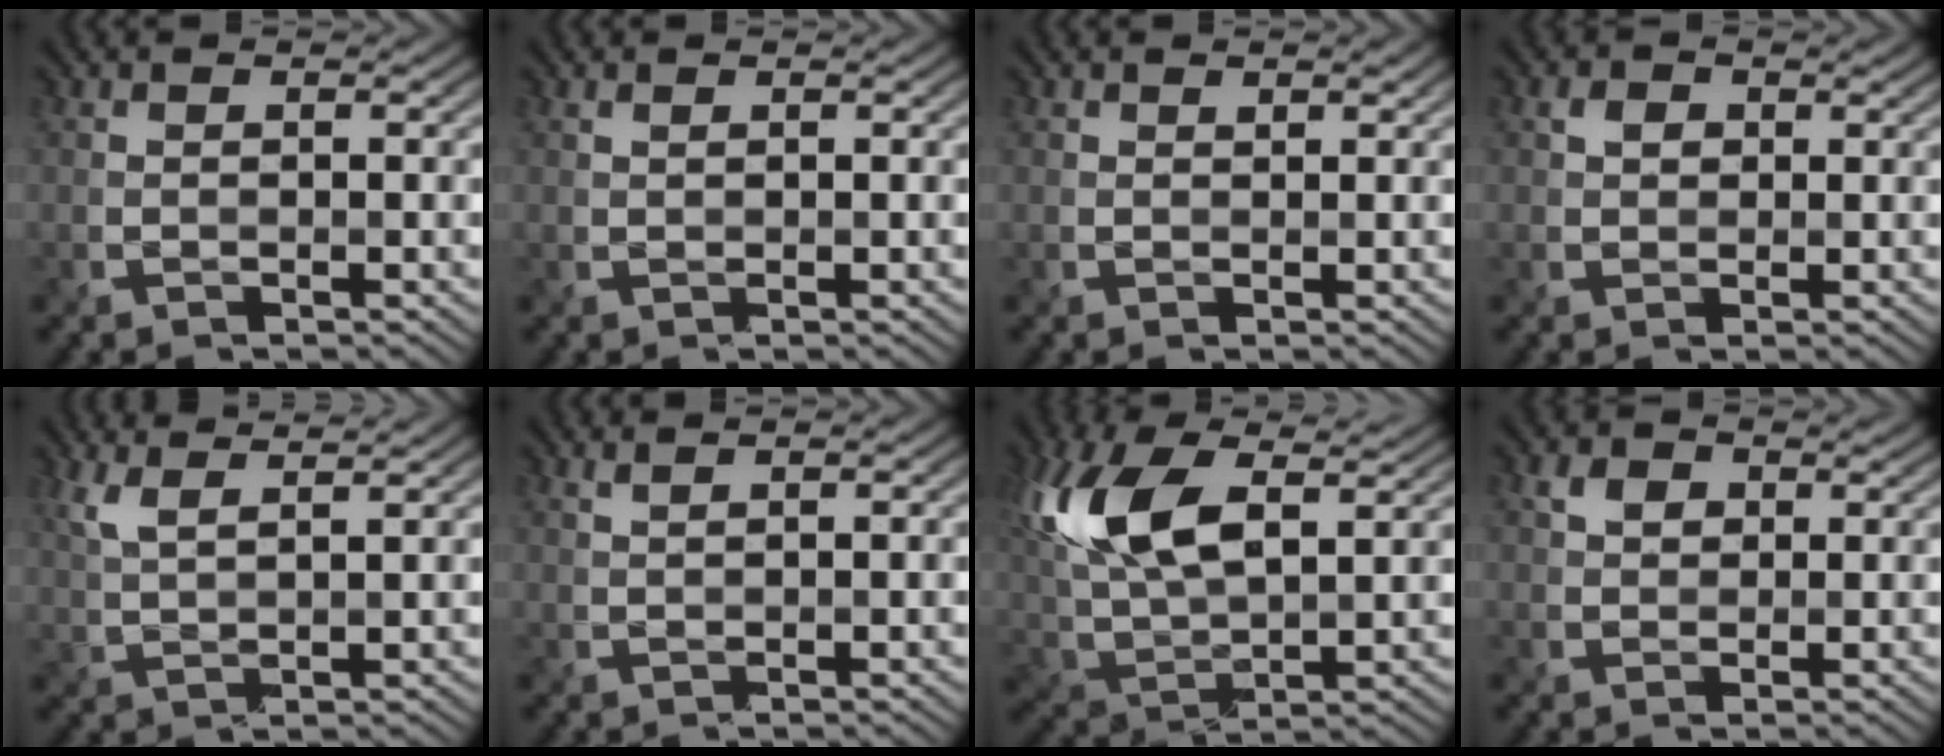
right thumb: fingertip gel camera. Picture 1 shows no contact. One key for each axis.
{"total": 0.5, "fx": 0.4, "fy": -0.1, "fz": 0.3, "tx": -0.008, "ty": 0.001, "tz": 0.011}
{"total": 0.9, "fx": 0.8, "fy": 0.2, "fz": 0.3, "tx": -0.004, "ty": -0.001, "tz": 0.017}
{"total": 1.7, "fx": 0.6, "fy": 1.4, "fz": 0.8, "tx": -0.012, "ty": -0.002, "tz": 0.007}
{"total": 5.1, "fx": 3.9, "fy": 1.1, "fz": 3.2, "tx": -0.073, "ty": 0.010, "tz": 0.066}
{"total": 1.2, "fx": 1.0, "fy": -0.1, "fz": 0.7, "tx": -0.009, "ty": 0.001, "tz": 0.019}
{"total": 13.5, "fx": 5.2, "fy": 6.6, "fz": 10.6, "tx": -0.244, "ty": 0.010, "tz": 0.096}
{"total": 2.4, "fx": 1.1, "fy": 1.9, "fz": 1.0, "tx": -0.020, "ty": -0.002, "tz": 0.016}